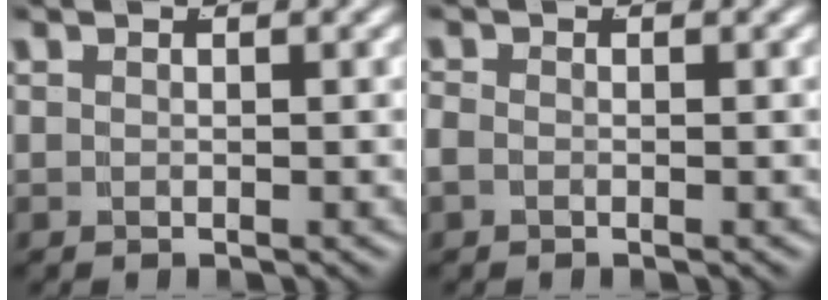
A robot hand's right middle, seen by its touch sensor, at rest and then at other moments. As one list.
[{"total": 1.4, "force": [-0.5, 1.1, 0.7], "torque": [-0.022, -0.001, -0.011]}]